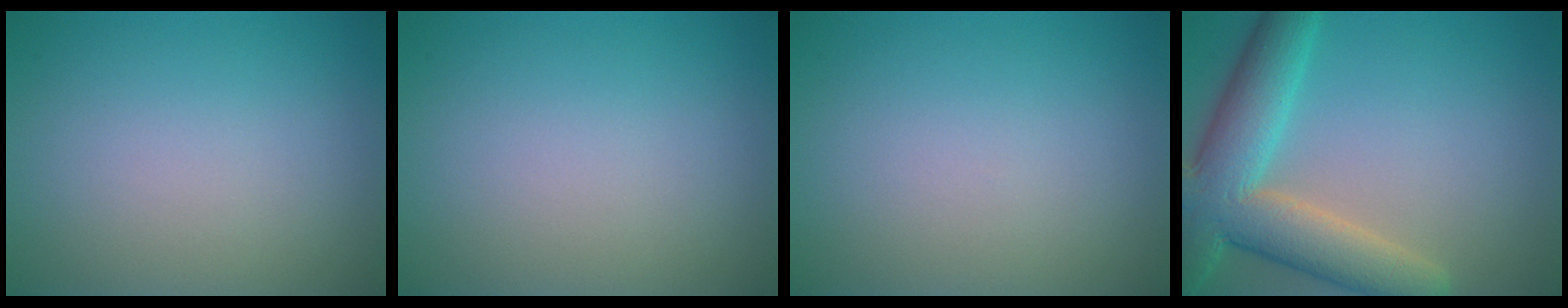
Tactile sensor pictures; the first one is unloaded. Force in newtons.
{"total": 0.0}
{"total": 0.0}
{"total": 8.9, "press": 8.8, "slide": 0.8}